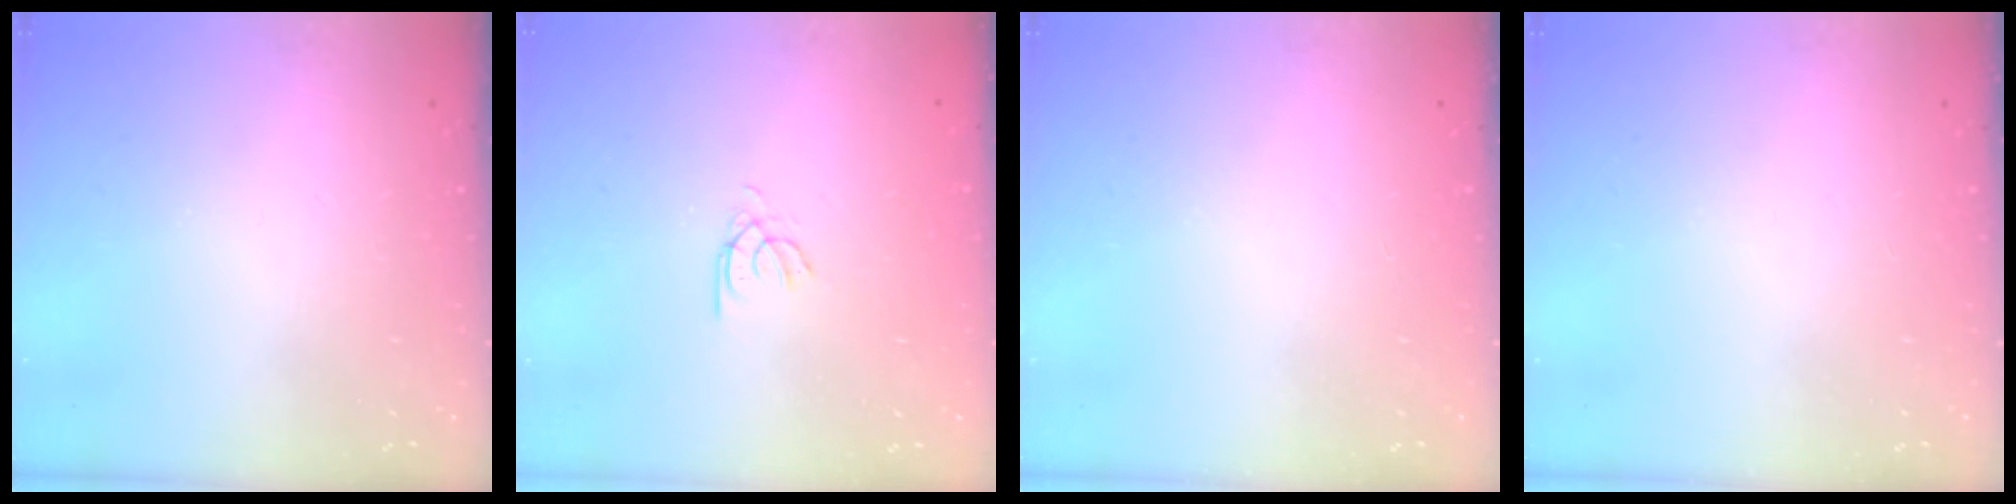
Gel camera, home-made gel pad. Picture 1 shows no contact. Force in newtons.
{"total": 2.4, "press": 2.3, "slide": 0.4}
{"total": 0.0}
{"total": 0.0}